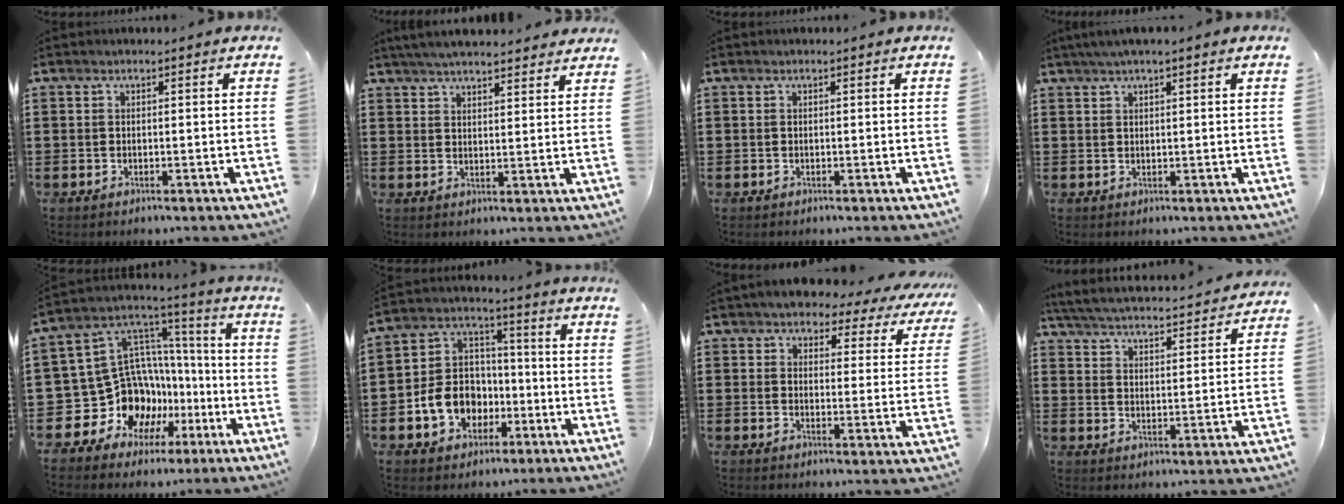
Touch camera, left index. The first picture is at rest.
{"total": 3.9, "force": [3.7, 0.2, 1.1], "torque": [-0.032, -0.005, 0.068]}
{"total": 0.0}
{"total": 2.0, "force": [1.3, 0.0, 1.4], "torque": [-0.030, 0.003, 0.024]}
{"total": 14.0, "force": [-4.0, 12.8, 3.9], "torque": [-0.132, -0.028, -0.034]}
{"total": 10.2, "force": [-3.6, 8.5, 4.4], "torque": [-0.122, 0.028, -0.067]}
{"total": 5.0, "force": [4.7, 1.1, 1.2], "torque": [-0.050, -0.025, 0.080]}
{"total": 4.0, "force": [3.9, -0.5, 0.8], "torque": [-0.038, -0.034, 0.058]}